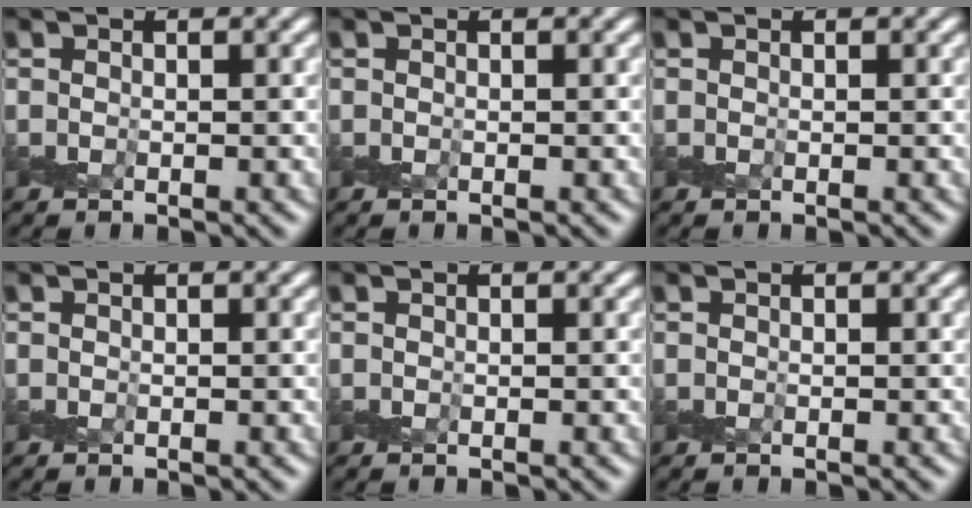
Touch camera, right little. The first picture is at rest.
{"total": 0.0}
{"total": 0.0}
{"total": 0.0}
{"total": 0.0}
{"total": 0.0}